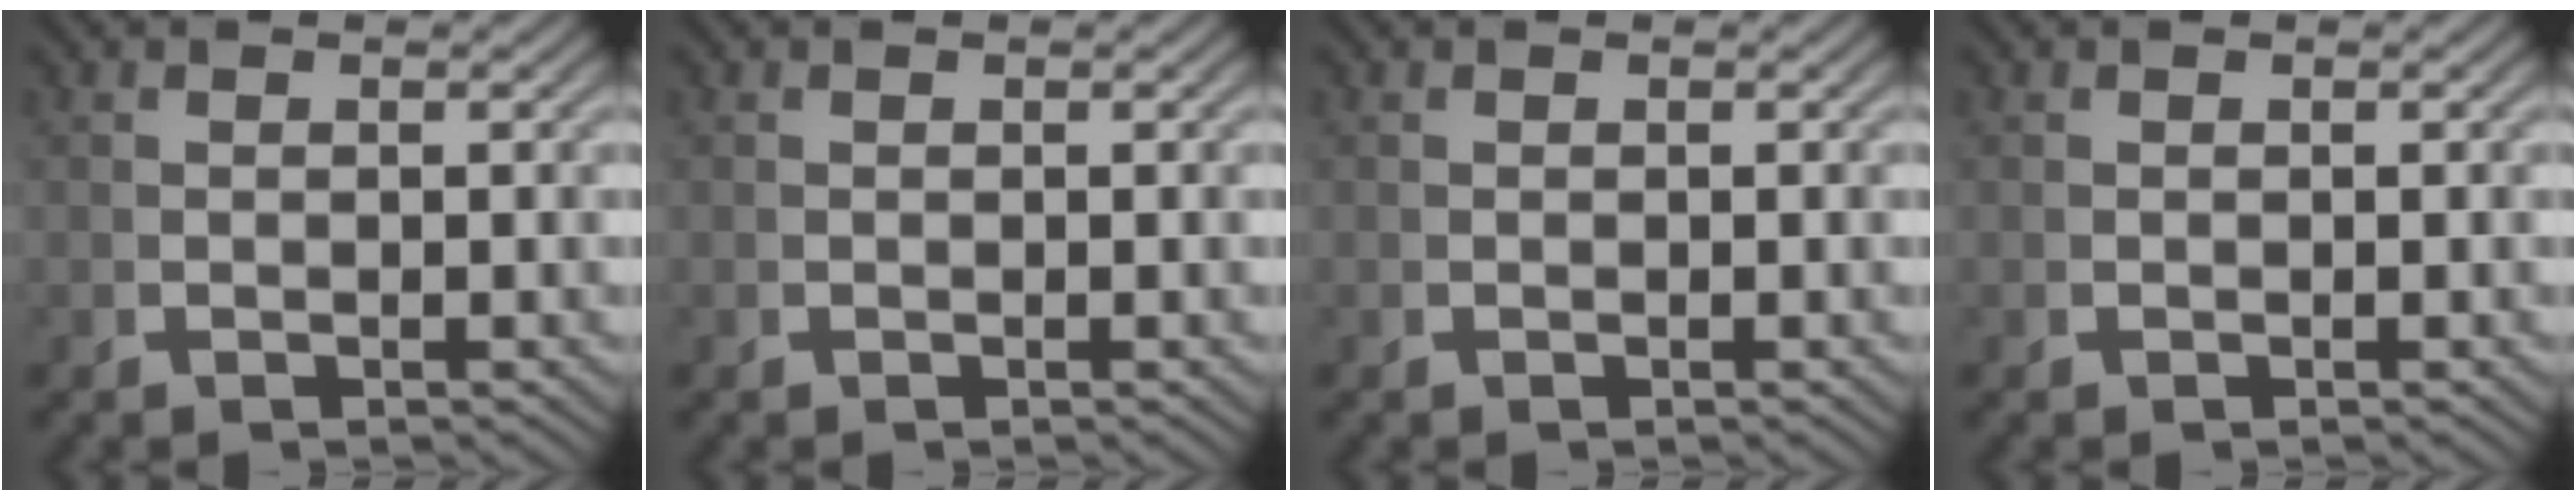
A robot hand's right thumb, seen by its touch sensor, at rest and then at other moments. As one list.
[{"total": 0.0}, {"total": 0.0}, {"total": 0.0}]